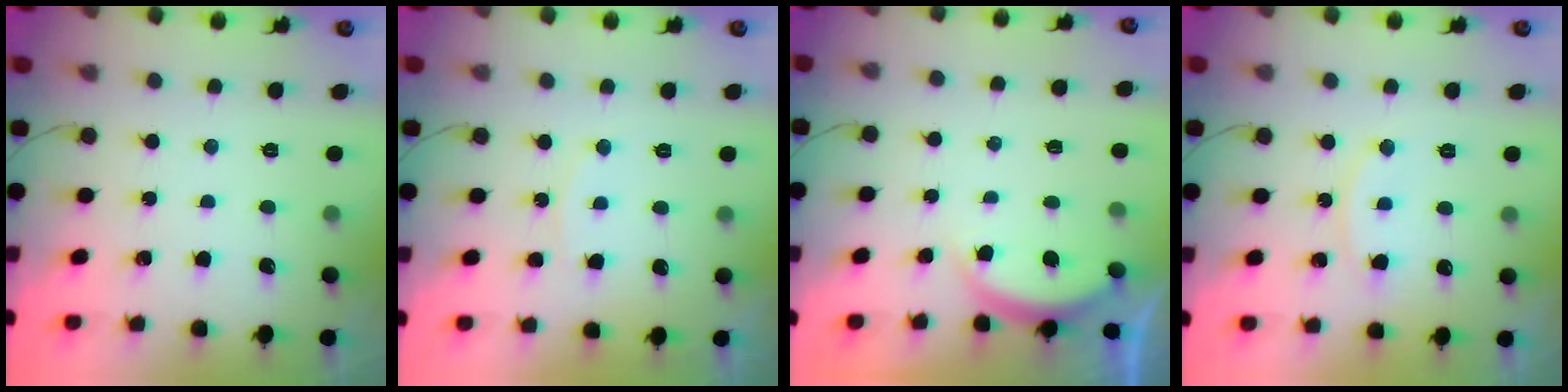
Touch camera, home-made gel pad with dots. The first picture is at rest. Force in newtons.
{"total": 6.7, "press": 6.6, "slide": 0.6}
{"total": 3.0, "press": 2.9, "slide": 0.6}
{"total": 7.8, "press": 7.8, "slide": 0.6}